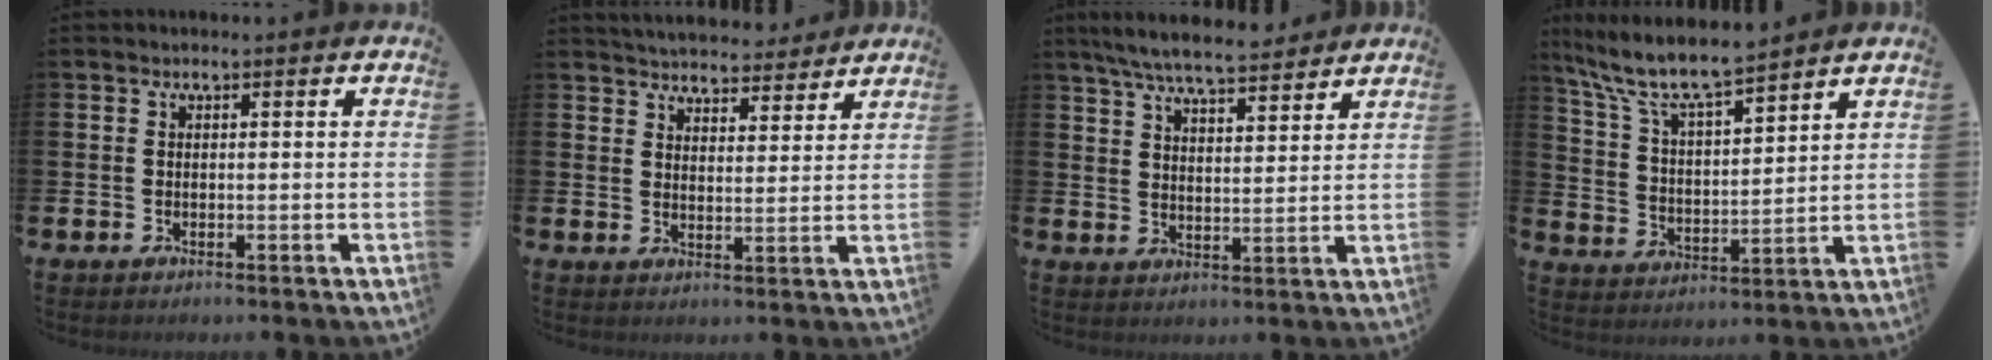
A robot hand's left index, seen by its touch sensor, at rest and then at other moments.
{"total": 4.9, "force": [4.8, 0.9, -0.2], "torque": [-0.013, -0.031, 0.087]}
{"total": 6.9, "force": [6.5, 0.8, 2.2], "torque": [-0.061, -0.028, 0.115]}
{"total": 8.6, "force": [7.8, 1.1, 3.3], "torque": [-0.101, -0.046, 0.137]}